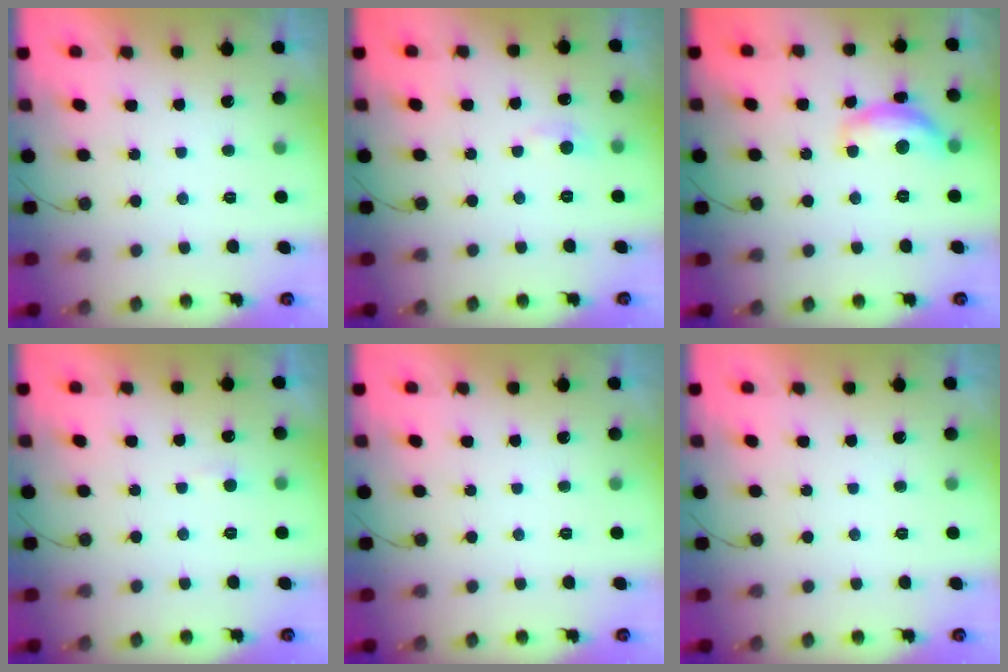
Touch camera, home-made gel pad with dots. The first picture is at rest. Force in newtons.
{"total": 4.4, "press": 4.4, "slide": 0.5}
{"total": 10.8, "press": 10.8, "slide": 0.5}
{"total": 3.6, "press": 3.6, "slide": 0.4}
{"total": 0.0}
{"total": 0.0}